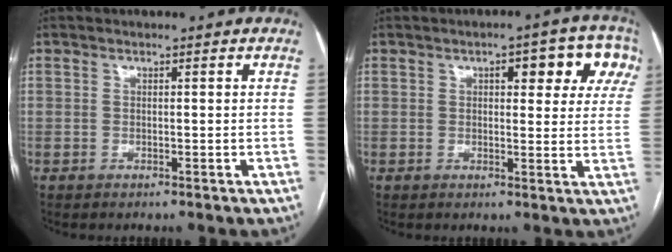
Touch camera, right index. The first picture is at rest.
{"total": 9.2, "force": [3.9, 3.7, 7.5], "torque": [-0.071, 0.024, 0.040]}